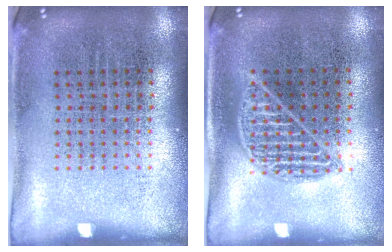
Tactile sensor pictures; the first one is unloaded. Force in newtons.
{"total": 1.0, "press": 0.9, "slide": 0.3}